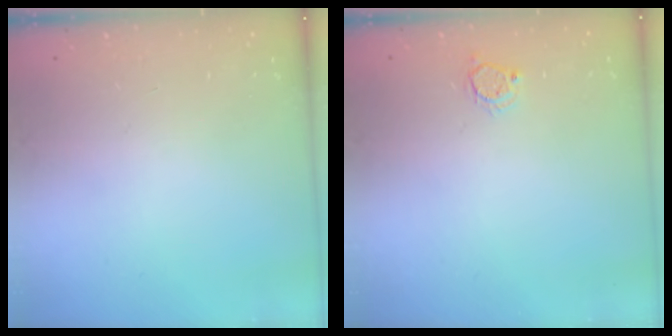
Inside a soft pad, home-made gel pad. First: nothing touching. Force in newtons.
{"total": 3.5, "press": 3.5, "slide": 0.3}